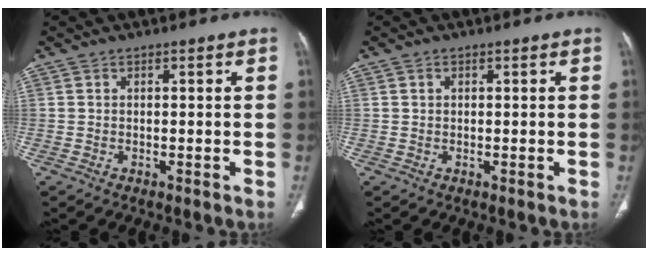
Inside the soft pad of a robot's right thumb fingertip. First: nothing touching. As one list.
[{"total": 0.6, "force": [0.2, 0.5, 0.3], "torque": [-0.005, 0.001, 0.005]}]